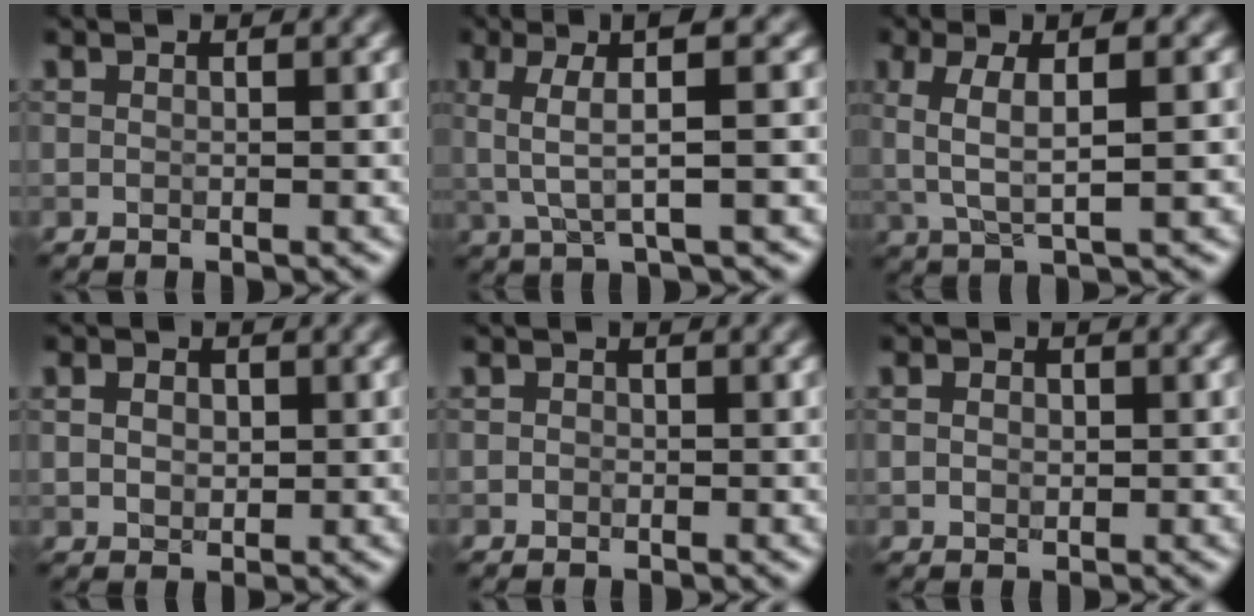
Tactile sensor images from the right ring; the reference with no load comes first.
{"total": 4.9, "force": [1.0, 0.9, 4.7], "torque": [-0.094, 0.008, 0.018]}
{"total": 4.6, "force": [0.5, 1.4, 4.3], "torque": [-0.090, 0.005, 0.008]}
{"total": 2.2, "force": [0.5, 1.8, 1.3], "torque": [-0.027, 0.003, 0.007]}
{"total": 0.7, "force": [-0.2, 0.6, 0.2], "torque": [0.001, -0.004, -0.005]}
{"total": 1.6, "force": [0.2, 1.4, 0.9], "torque": [-0.016, 0.004, 0.001]}